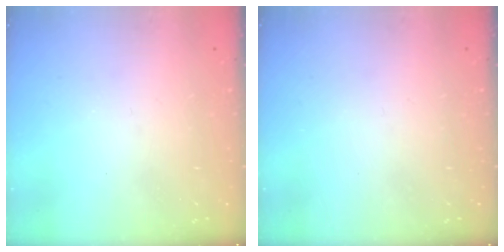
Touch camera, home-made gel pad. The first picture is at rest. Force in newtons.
{"total": 0.0}